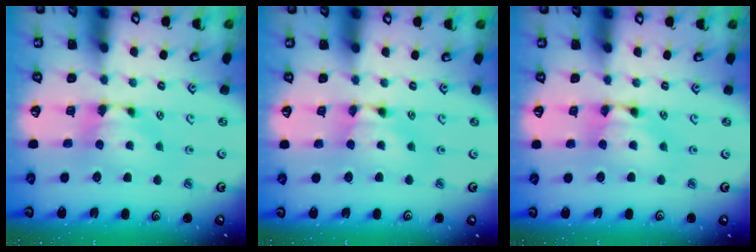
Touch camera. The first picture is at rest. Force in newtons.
{"total": 1.6, "press": 1.6, "slide": 0.2}
{"total": 1.9, "press": 1.9, "slide": 0.1}